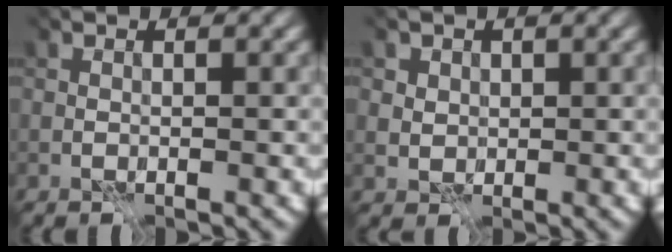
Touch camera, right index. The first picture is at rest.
{"total": 3.2, "force": [1.7, 2.6, 1.1], "torque": [-0.038, 0.002, 0.027]}